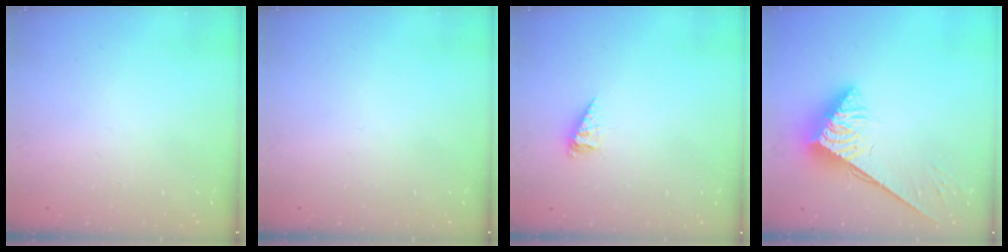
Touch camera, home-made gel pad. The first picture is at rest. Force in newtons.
{"total": 0.0}
{"total": 4.5, "press": 4.5, "slide": 0.5}
{"total": 6.0, "press": 5.9, "slide": 0.6}